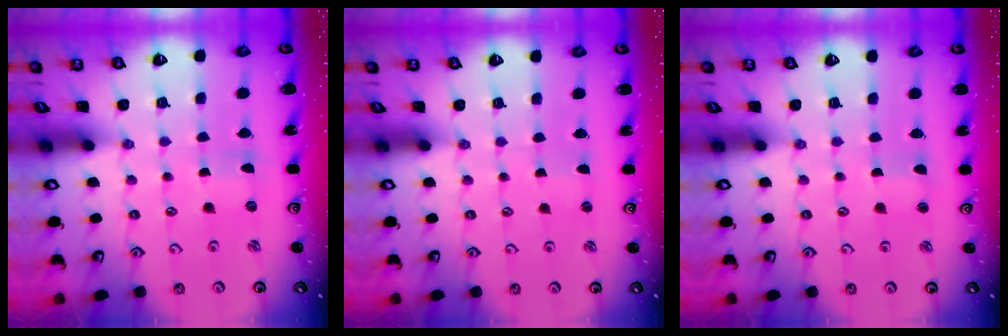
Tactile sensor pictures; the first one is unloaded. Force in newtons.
{"total": 0.5, "press": 0.5, "slide": 0.0}
{"total": 1.1, "press": 1.1, "slide": 0.0}